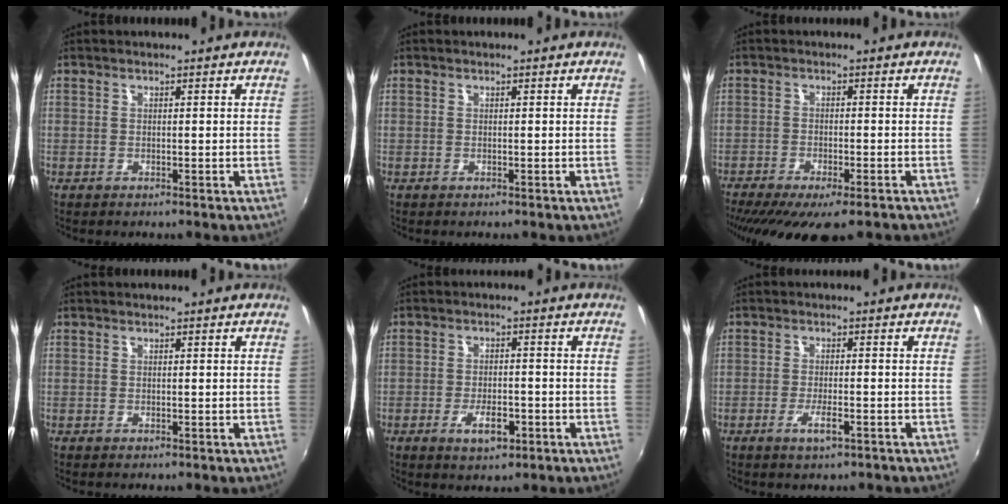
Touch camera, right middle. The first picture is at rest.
{"total": 0.0}
{"total": 14.1, "force": [-10.7, 3.6, 8.5], "torque": [-0.173, -0.055, -0.160]}
{"total": 0.0}
{"total": 5.3, "force": [-2.6, 2.3, 4.0], "torque": [-0.085, -0.005, -0.039]}
{"total": 3.6, "force": [-2.1, 0.7, 2.8], "torque": [-0.061, -0.005, -0.038]}